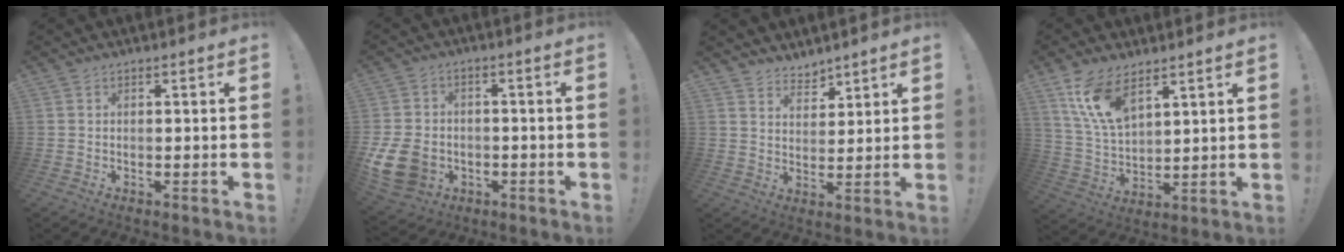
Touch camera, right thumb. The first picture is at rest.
{"total": 12.3, "force": [-3.5, 9.8, 6.6], "torque": [-0.125, 0.017, -0.061]}
{"total": 5.5, "force": [4.6, 2.9, 0.4], "torque": [-0.006, -0.039, 0.088]}
{"total": 12.4, "force": [8.2, 5.5, 7.5], "torque": [-0.156, -0.038, 0.157]}